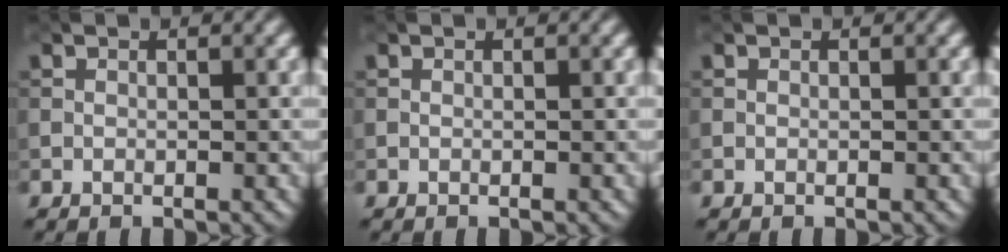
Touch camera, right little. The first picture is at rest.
{"total": 0.0}
{"total": 0.0}